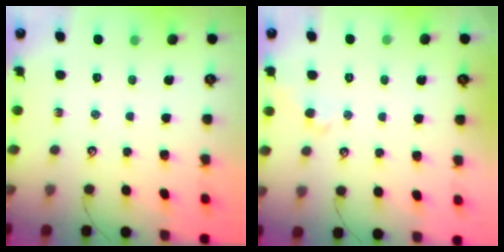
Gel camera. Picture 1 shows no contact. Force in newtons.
{"total": 1.0, "press": 1.0, "slide": 0.4}